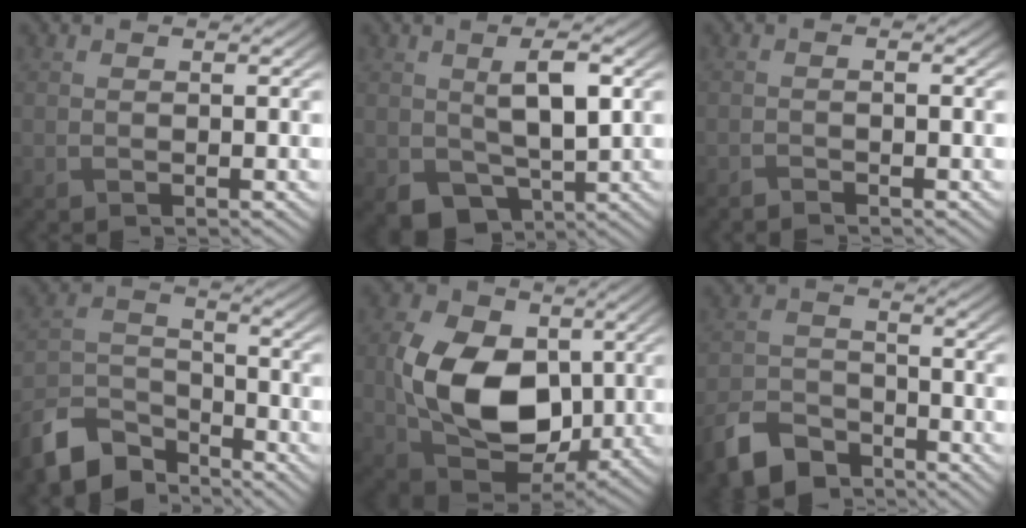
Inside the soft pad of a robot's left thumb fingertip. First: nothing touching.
{"total": 7.2, "force": [-0.4, 4.4, 5.7], "torque": [-0.106, -0.011, 0.005]}
{"total": 1.2, "force": [-1.2, -0.1, 0.3], "torque": [-0.010, 0.002, -0.025]}
{"total": 10.3, "force": [-7.9, 4.8, 4.5], "torque": [-0.106, -0.011, -0.158]}
{"total": 13.8, "force": [-0.3, 9.3, 10.2], "torque": [-0.208, -0.005, -0.007]}
{"total": 8.7, "force": [-6.5, 4.4, 3.9], "torque": [-0.096, -0.017, -0.132]}